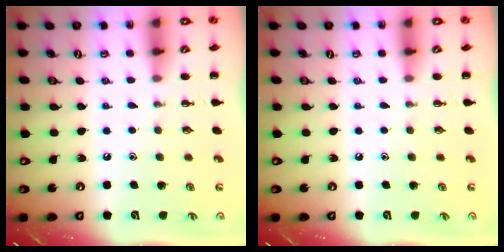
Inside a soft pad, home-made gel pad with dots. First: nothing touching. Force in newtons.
{"total": 0.0}